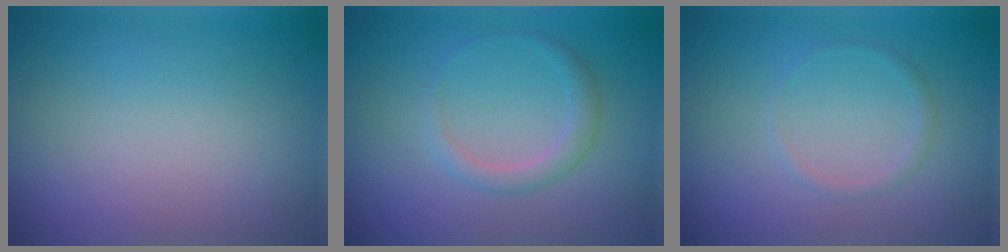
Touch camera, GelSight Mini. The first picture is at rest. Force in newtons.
{"total": 1.7, "press": 1.7, "slide": 0.1}
{"total": 0.8, "press": 0.8, "slide": 0.1}